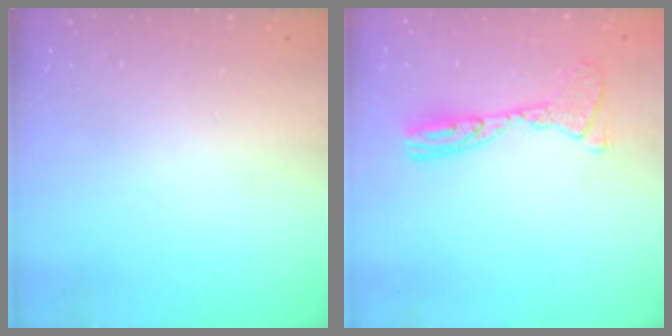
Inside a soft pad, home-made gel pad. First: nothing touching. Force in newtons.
{"total": 12.0, "press": 11.9, "slide": 1.1}